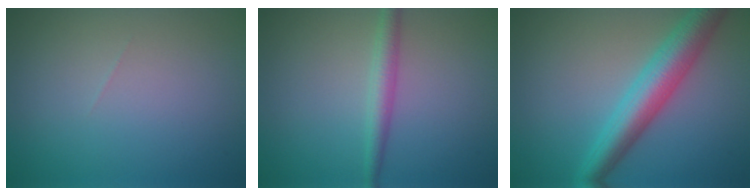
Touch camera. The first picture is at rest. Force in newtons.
{"total": 2.3, "press": 2.3, "slide": 0.0}
{"total": 6.1, "press": 6.1, "slide": 0.0}